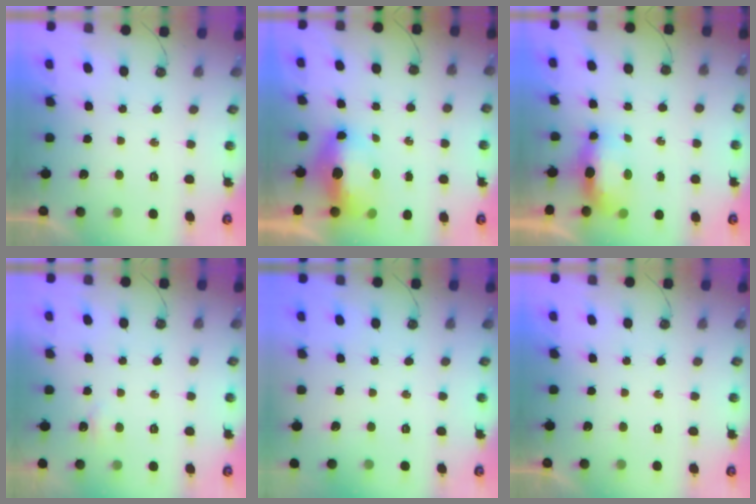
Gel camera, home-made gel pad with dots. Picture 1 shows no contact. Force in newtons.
{"total": 8.5, "press": 8.4, "slide": 1.4}
{"total": 9.7, "press": 7.7, "slide": 6.0}
{"total": 3.2, "press": 3.2, "slide": 0.5}
{"total": 0.0}
{"total": 0.0}